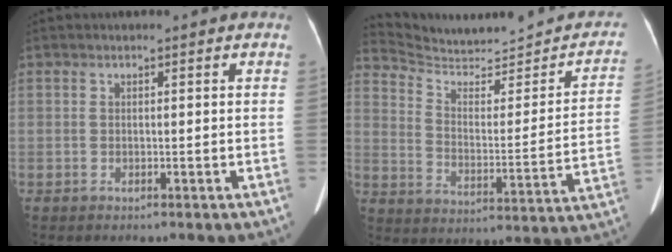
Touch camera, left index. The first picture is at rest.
{"total": 17.3, "force": [16.1, 3.9, 4.9], "torque": [-0.060, -0.020, 0.229]}